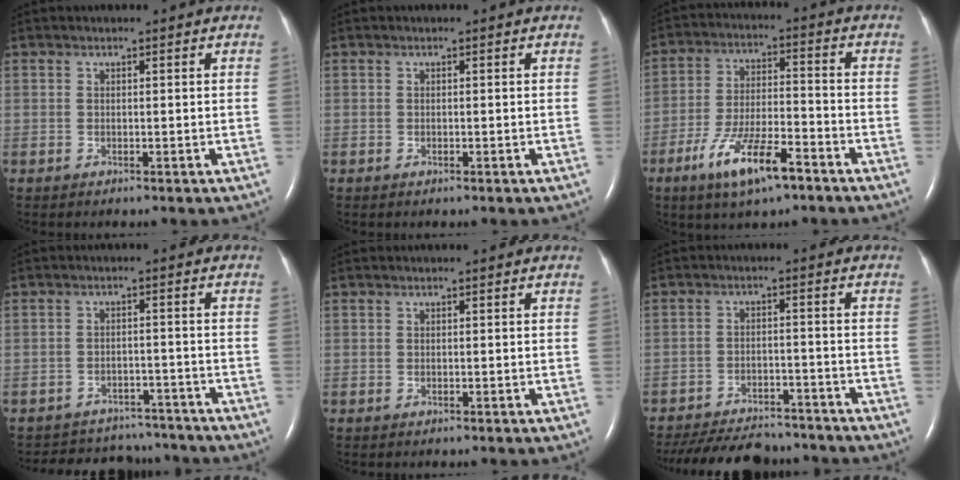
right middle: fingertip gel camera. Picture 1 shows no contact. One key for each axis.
{"total": 0.0}
{"total": 10.9, "fx": -6.6, "fy": 2.6, "fz": 8.2, "tx": -0.156, "ty": -0.005, "tz": -0.115}
{"total": 9.3, "fx": -8.6, "fy": 3.5, "fz": 0.1, "tx": -0.004, "ty": 0.024, "tz": -0.103}
{"total": 0.0}
{"total": 16.2, "fx": -14.5, "fy": 4.6, "fz": 5.5, "tx": -0.127, "ty": -0.013, "tz": -0.207}